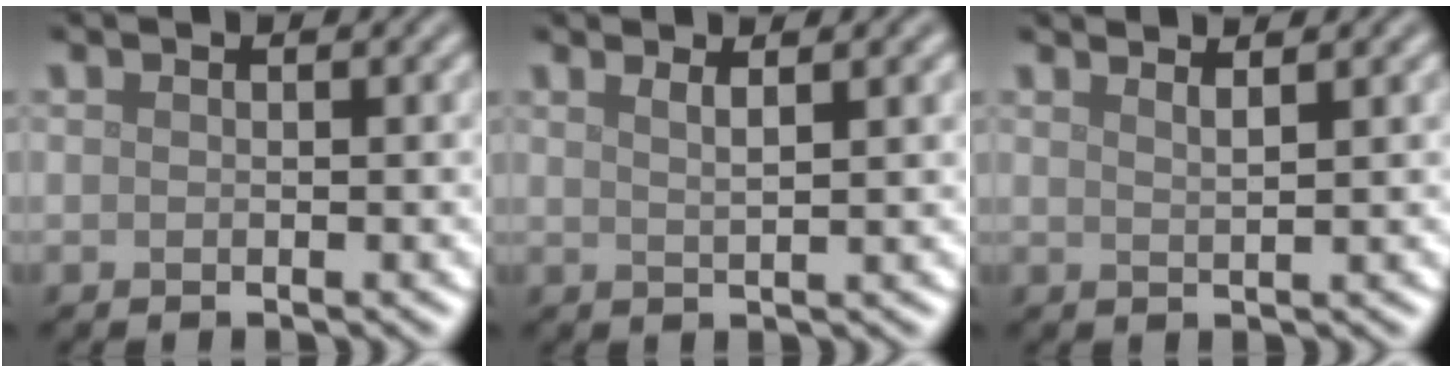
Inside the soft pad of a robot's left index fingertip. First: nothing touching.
{"total": 2.5, "force": [1.5, 0.8, 1.9], "torque": [-0.016, 0.011, 0.005]}
{"total": 2.3, "force": [1.8, 0.7, 1.3], "torque": [0.002, 0.009, 0.004]}